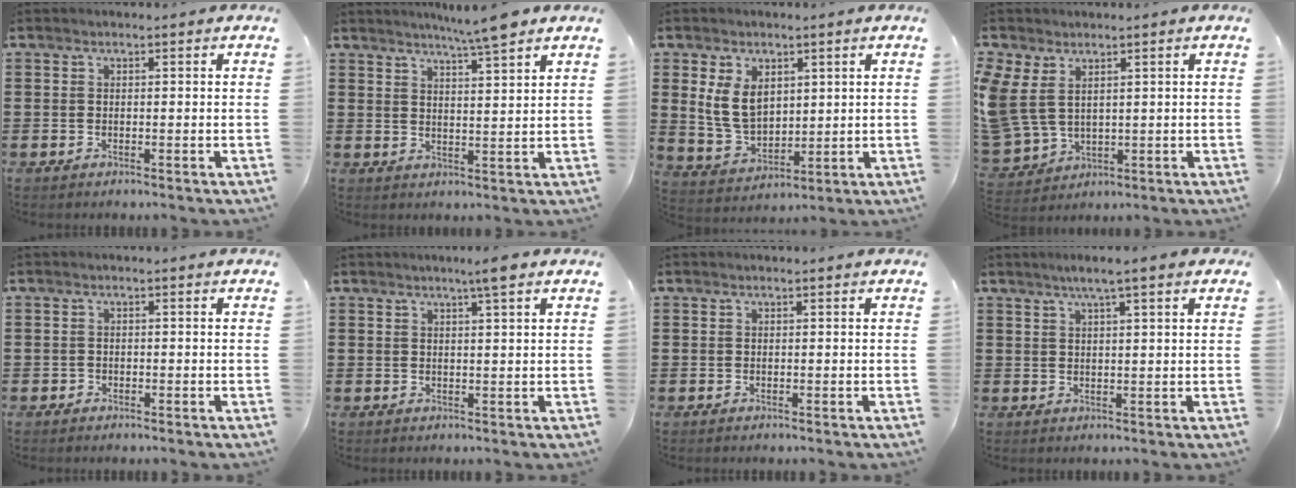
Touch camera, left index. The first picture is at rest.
{"total": 5.9, "force": [5.0, -0.8, 3.0], "torque": [-0.070, -0.010, 0.089]}
{"total": 7.1, "force": [2.5, 4.9, 4.6], "torque": [-0.117, 0.010, 0.046]}
{"total": 6.2, "force": [1.8, 4.6, 3.7], "torque": [-0.119, -0.009, 0.029]}
{"total": 0.6, "force": [-0.5, 0.4, 0.0], "torque": [-0.001, 0.002, -0.012]}
{"total": 3.3, "force": [2.3, -0.4, 2.3], "torque": [-0.047, 0.001, 0.039]}
{"total": 0.0}
{"total": 3.4, "force": [2.2, -0.2, 2.5], "torque": [-0.055, 0.002, 0.039]}